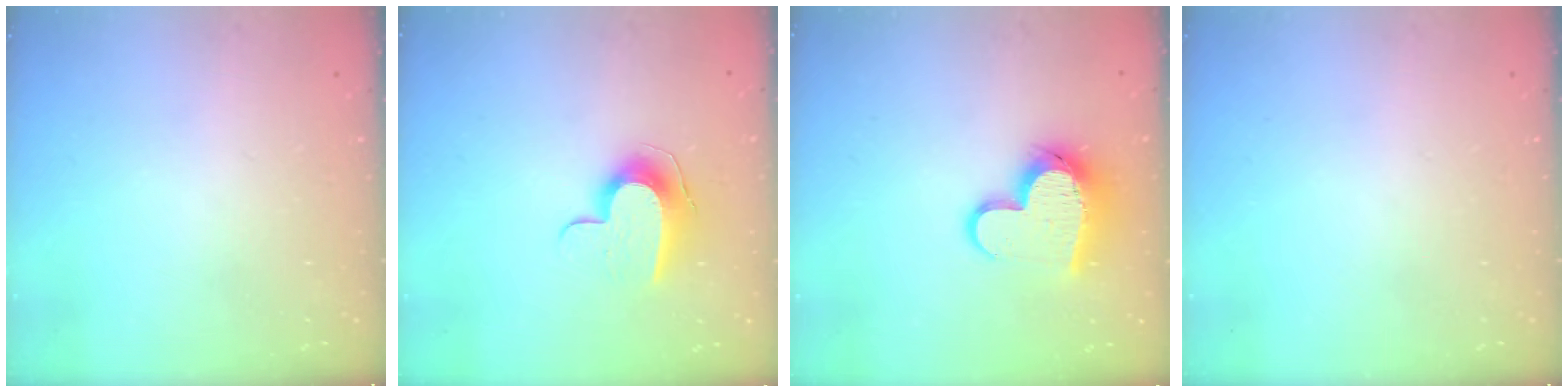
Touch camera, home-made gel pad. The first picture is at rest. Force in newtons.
{"total": 9.6, "press": 9.6, "slide": 0.4}
{"total": 13.9, "press": 13.8, "slide": 1.8}
{"total": 0.0}